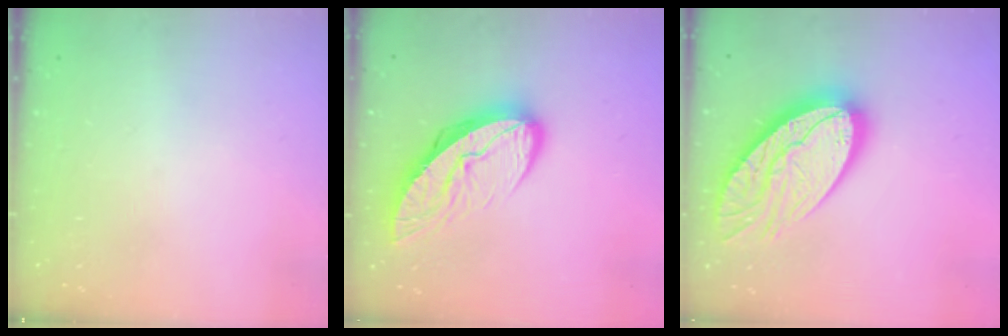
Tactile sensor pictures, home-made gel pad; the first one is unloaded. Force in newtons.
{"total": 12.5, "press": 12.5, "slide": 1.2}
{"total": 22.5, "press": 22.4, "slide": 1.7}